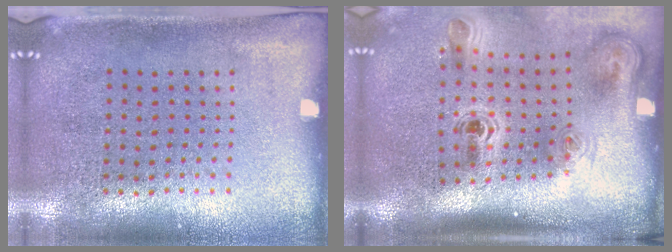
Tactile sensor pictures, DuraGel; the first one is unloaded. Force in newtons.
{"total": 2.3, "press": 1.5, "slide": 1.7}